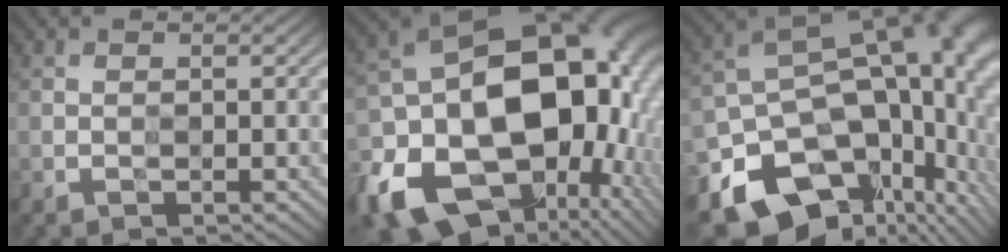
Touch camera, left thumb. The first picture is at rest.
{"total": 23.7, "force": [-5.4, 16.2, 16.4], "torque": [-0.331, -0.038, -0.073]}
{"total": 19.5, "force": [-6.6, 13.1, 12.9], "torque": [-0.207, -0.038, -0.073]}